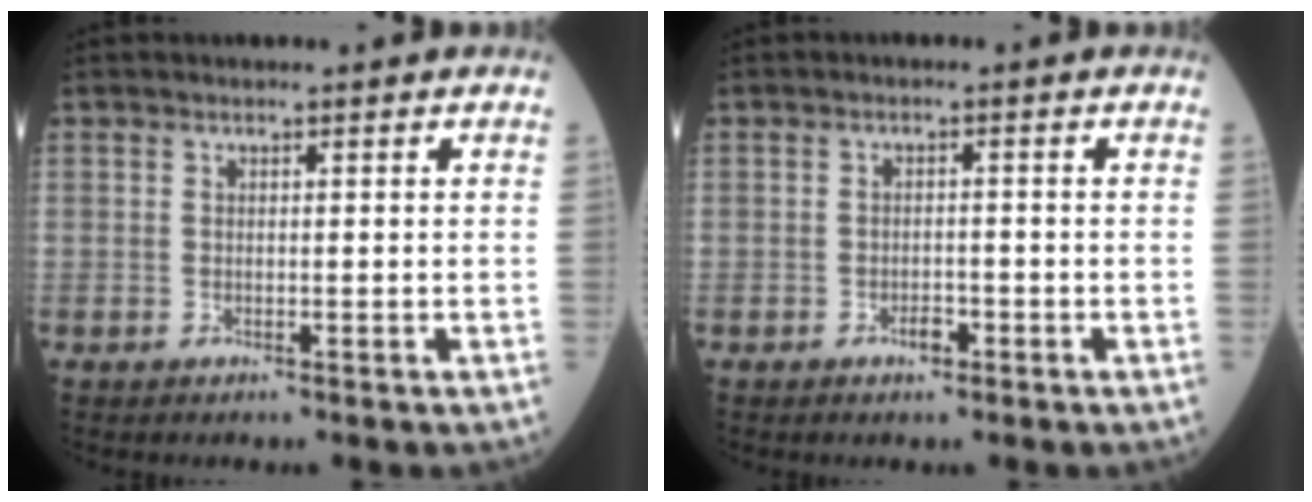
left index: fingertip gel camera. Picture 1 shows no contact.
{"total": 1.8, "force": [-1.2, 0.8, 1.1], "torque": [-0.014, 0.003, -0.017]}